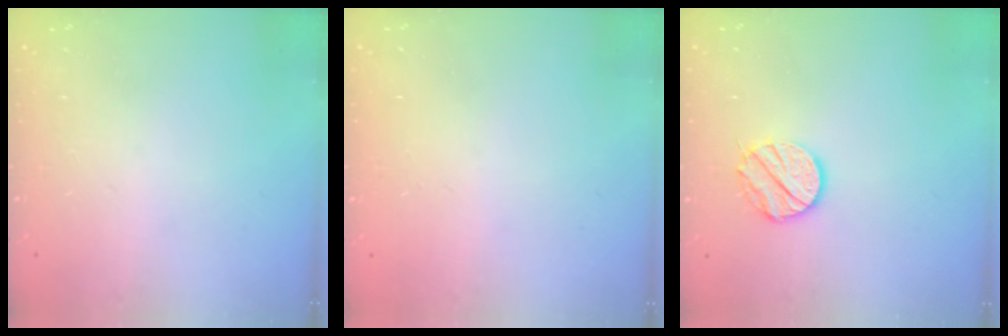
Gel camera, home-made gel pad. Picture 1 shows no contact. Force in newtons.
{"total": 0.7, "press": 0.7, "slide": 0.1}
{"total": 10.1, "press": 10.1, "slide": 0.5}